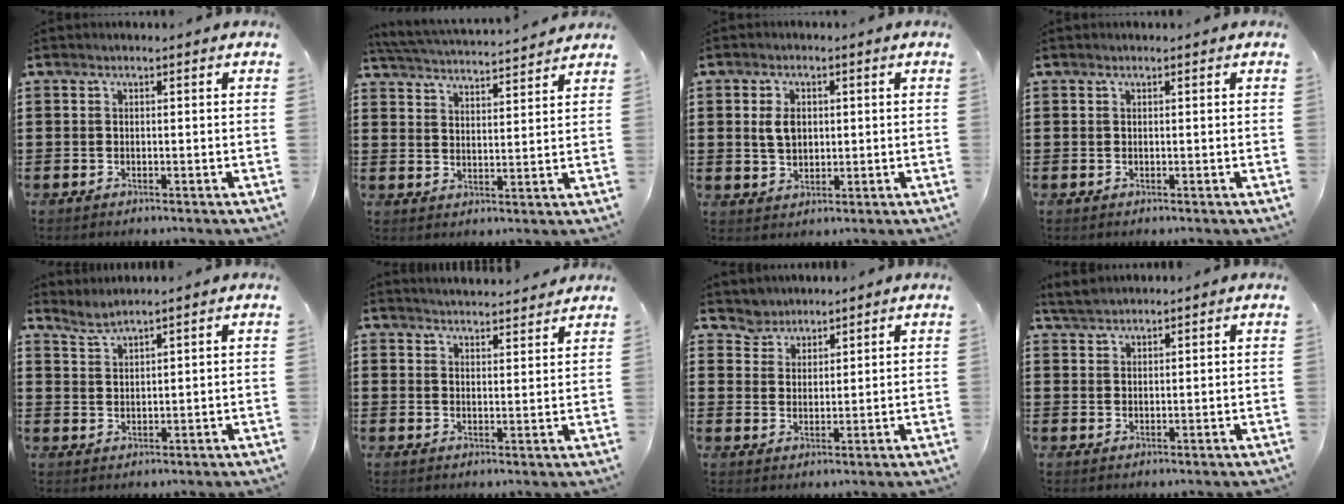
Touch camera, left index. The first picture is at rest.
{"total": 4.2, "force": [4.2, -0.4, 0.5], "torque": [-0.030, -0.033, 0.070]}
{"total": 3.8, "force": [0.7, 2.6, 2.7], "torque": [-0.053, 0.006, 0.011]}
{"total": 0.0}
{"total": 2.1, "force": [2.0, -0.2, 0.6], "torque": [-0.016, -0.002, 0.038]}
{"total": 3.3, "force": [3.3, -0.2, 0.0], "torque": [-0.011, -0.017, 0.059]}
{"total": 3.5, "force": [3.0, 1.6, -0.6], "torque": [-0.005, -0.003, 0.058]}
{"total": 2.5, "force": [2.3, 0.5, 0.6], "torque": [-0.020, 0.003, 0.045]}